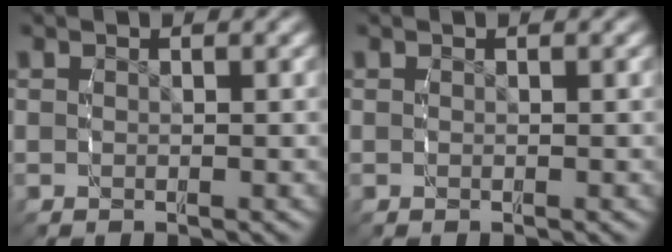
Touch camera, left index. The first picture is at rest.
{"total": 0.0}